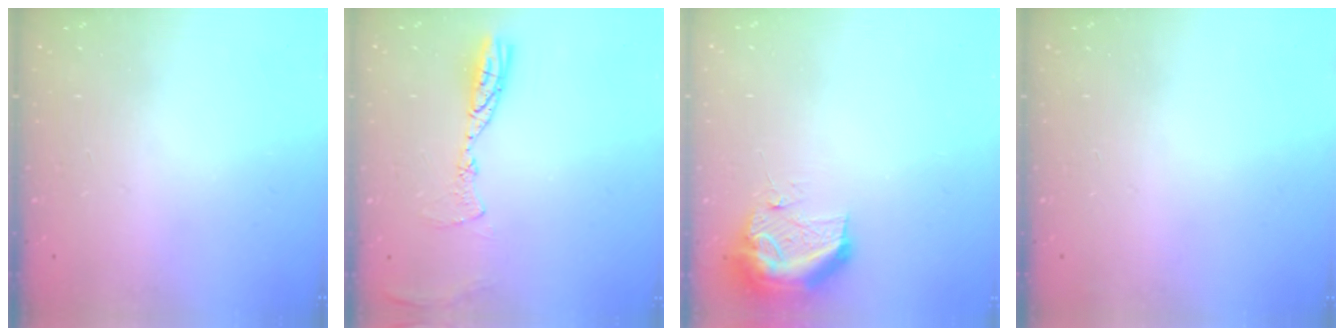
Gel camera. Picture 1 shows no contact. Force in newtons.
{"total": 9.3, "press": 9.3, "slide": 0.9}
{"total": 11.7, "press": 11.7, "slide": 1.3}
{"total": 8.9, "press": 3.1, "slide": 8.3}